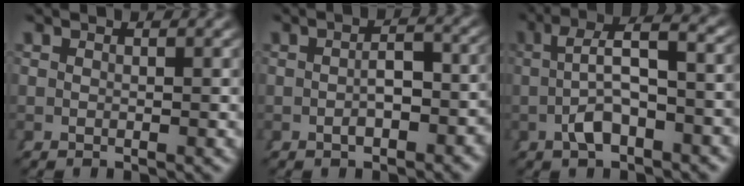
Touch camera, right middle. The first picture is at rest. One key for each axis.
{"total": 3.0, "fx": -1.3, "fy": 1.4, "fz": 2.3, "tx": -0.021, "ty": -0.006, "tz": -0.017}
{"total": 5.4, "fx": 0.1, "fy": 2.0, "fz": 5.0, "tx": -0.068, "ty": 0.005, "tz": 0.006}